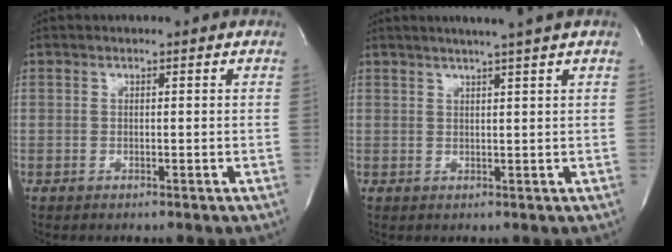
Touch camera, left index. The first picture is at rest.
{"total": 4.7, "force": [3.6, -1.2, 2.7], "torque": [-0.039, 0.003, 0.053]}